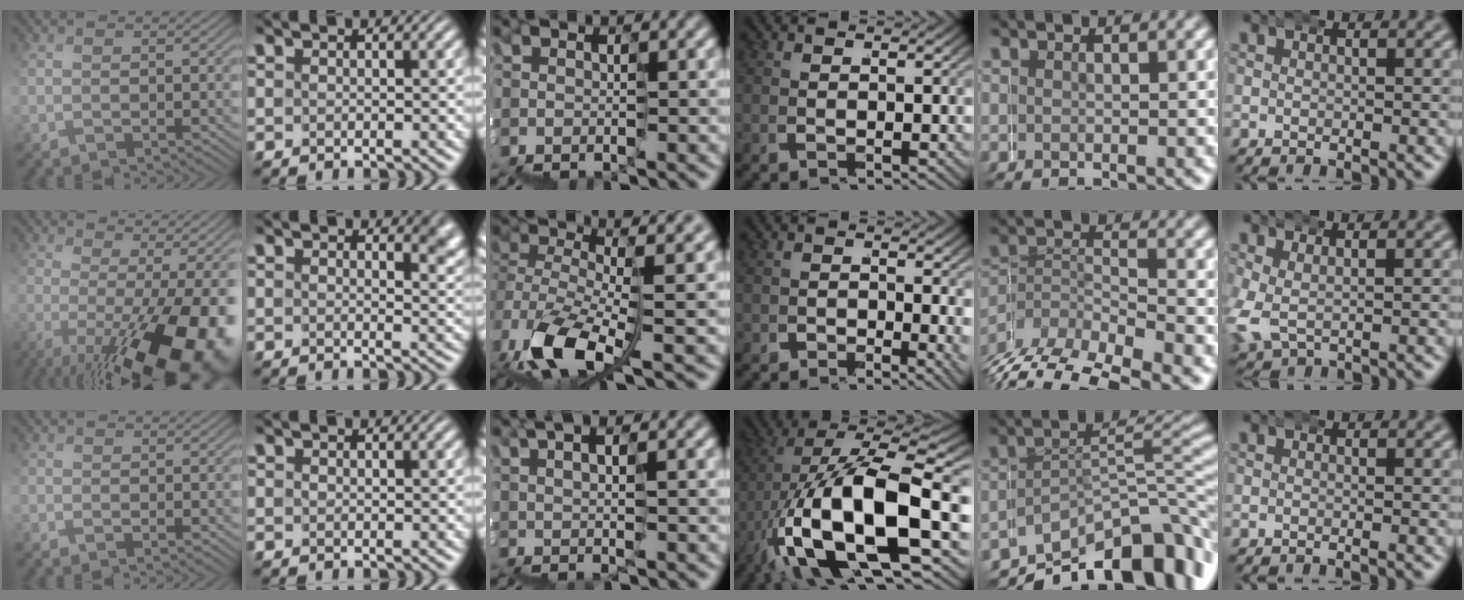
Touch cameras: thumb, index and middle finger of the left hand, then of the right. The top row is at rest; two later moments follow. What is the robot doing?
{"motion": "wrap", "object": "duck tape"}